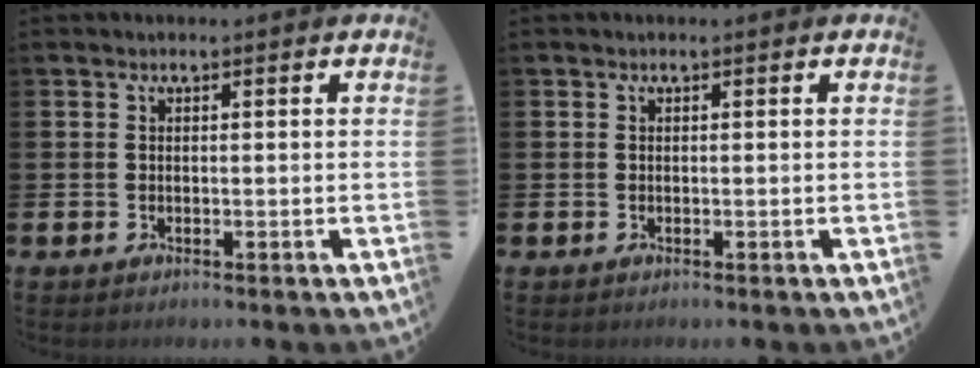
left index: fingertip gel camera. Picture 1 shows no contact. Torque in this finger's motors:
{"motor_torque": [0.00, 0.00, 0.00, 0.00]}